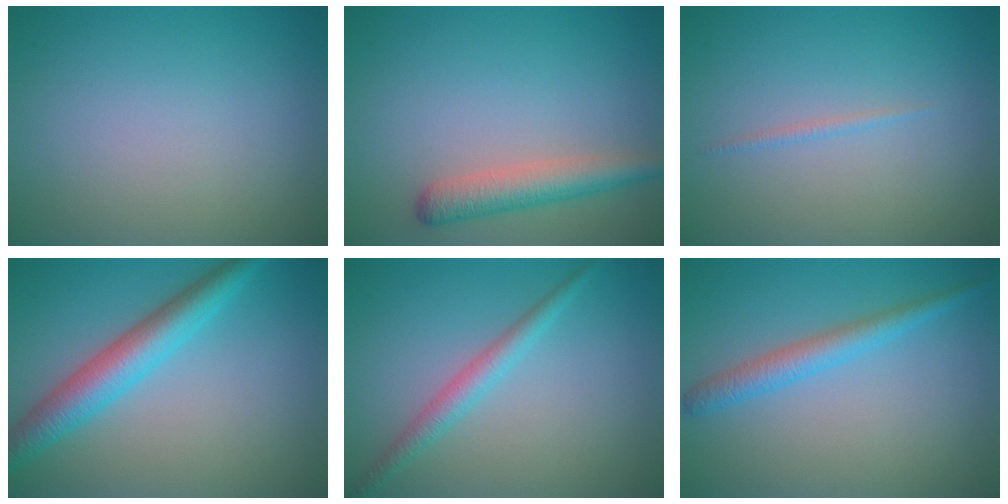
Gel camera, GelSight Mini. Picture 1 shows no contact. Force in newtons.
{"total": 3.4, "press": 3.4, "slide": 0.1}
{"total": 0.6, "press": 0.6, "slide": 0.0}
{"total": 5.1, "press": 5.1, "slide": 0.1}
{"total": 2.2, "press": 2.2, "slide": 0.1}
{"total": 2.6, "press": 2.6, "slide": 0.2}